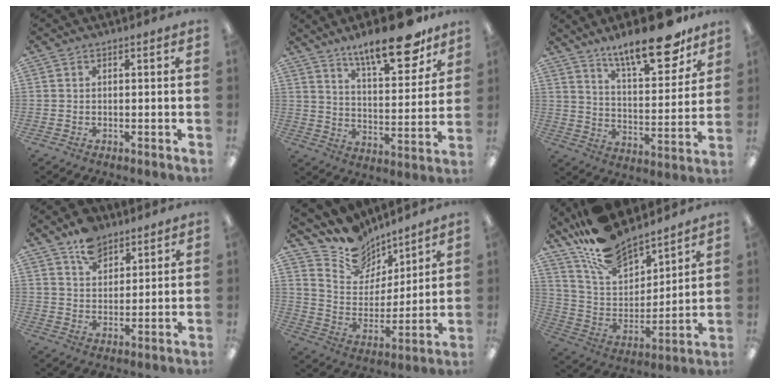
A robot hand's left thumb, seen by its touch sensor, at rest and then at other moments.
{"total": 17.5, "force": [13.0, 5.5, 10.3], "torque": [-0.152, -0.077, 0.214]}
{"total": 18.5, "force": [13.7, 5.9, 10.9], "torque": [-0.165, -0.085, 0.226]}
{"total": 8.3, "force": [6.1, 4.9, 2.7], "torque": [-0.044, -0.025, 0.110]}
{"total": 12.4, "force": [10.3, 6.7, 1.3], "torque": [-0.048, -0.094, 0.196]}
{"total": 15.9, "force": [14.2, 5.4, 4.8], "torque": [-0.124, -0.100, 0.262]}